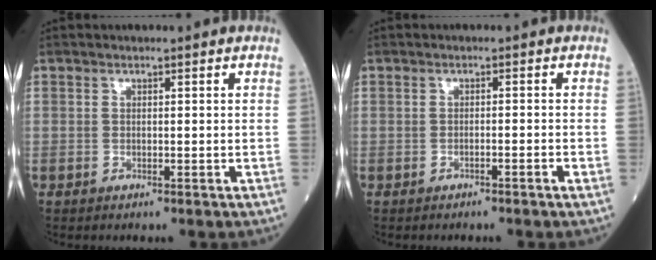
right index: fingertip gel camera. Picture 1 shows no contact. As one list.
[{"total": 1.1, "force": [-0.8, -0.3, 0.7], "torque": [-0.015, 0.006, -0.011]}]